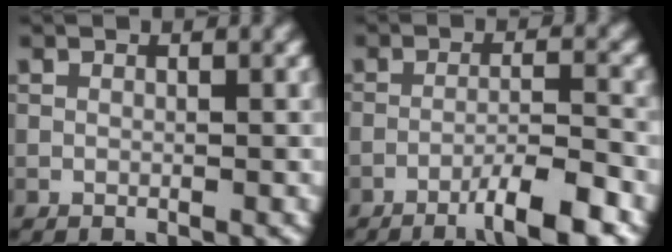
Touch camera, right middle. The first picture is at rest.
{"total": 5.1, "force": [-3.3, 0.5, 3.8], "torque": [-0.058, 0.007, -0.059]}